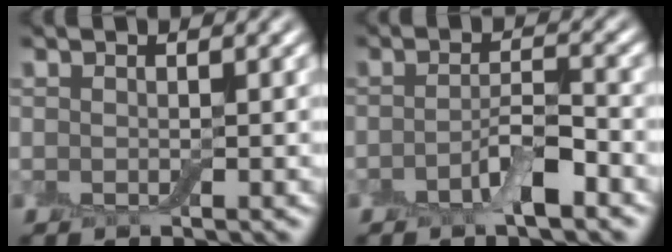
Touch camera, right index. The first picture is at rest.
{"total": 3.3, "force": [-1.7, 0.9, 2.7], "torque": [-0.048, 0.006, -0.034]}